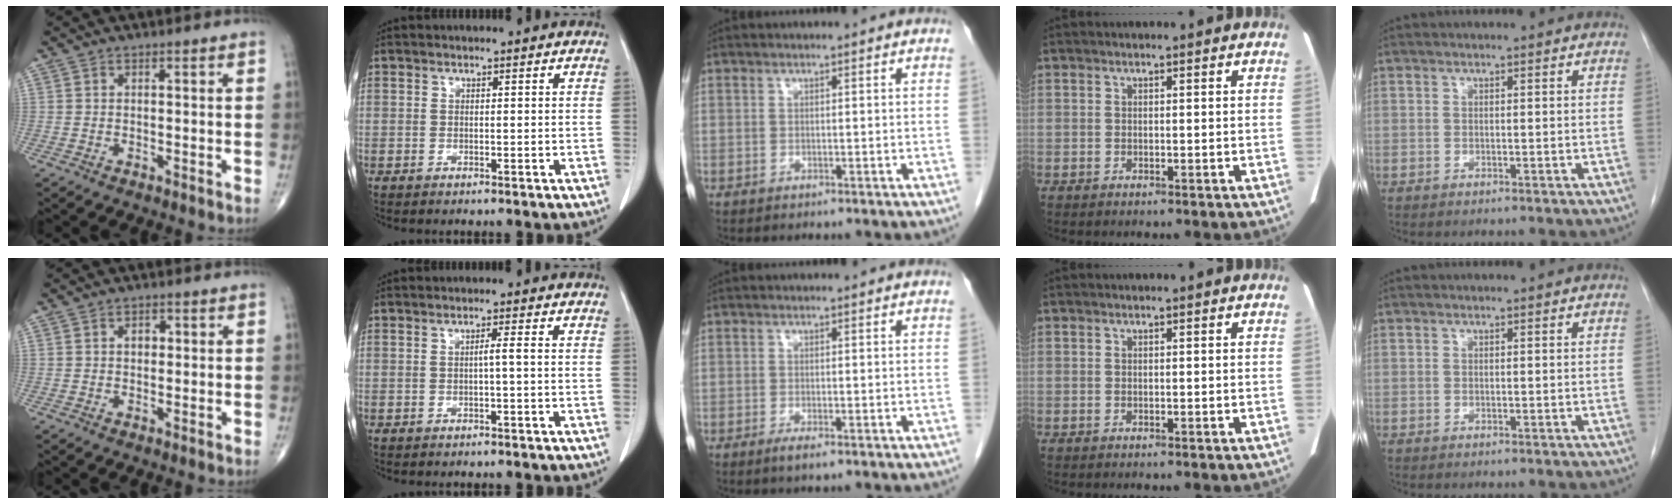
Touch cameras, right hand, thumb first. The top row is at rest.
{"thumb": {"total": 3.2, "force": [0.3, 2.2, 2.2], "torque": [-0.027, 0.010, 0.002]}, "index": {"total": 1.4, "force": [-0.2, -0.3, 1.3], "torque": [-0.022, 0.002, -0.004]}, "middle": {"total": 1.6, "force": [-1.0, 0.1, 1.3], "torque": [-0.029, -0.006, -0.017]}}